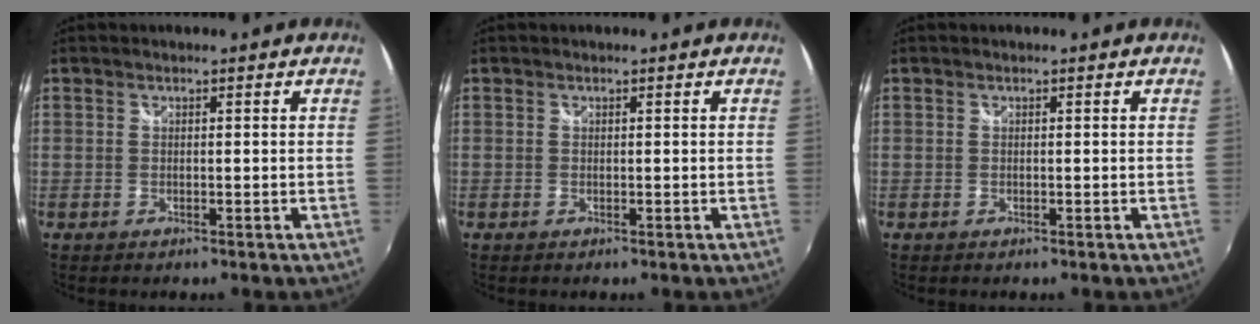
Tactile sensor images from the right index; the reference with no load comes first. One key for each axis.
{"total": 0.0}
{"total": 0.0}